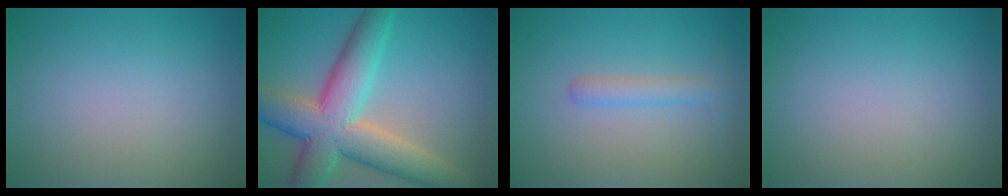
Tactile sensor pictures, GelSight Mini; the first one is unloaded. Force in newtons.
{"total": 9.7, "press": 9.7, "slide": 0.4}
{"total": 1.7, "press": 1.7, "slide": 0.1}
{"total": 0.0}